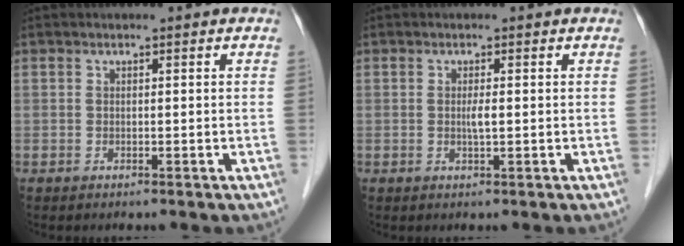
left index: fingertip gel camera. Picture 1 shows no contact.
{"total": 1.3, "force": [0.0, 0.1, 1.3], "torque": [-0.027, -0.001, 0.000]}